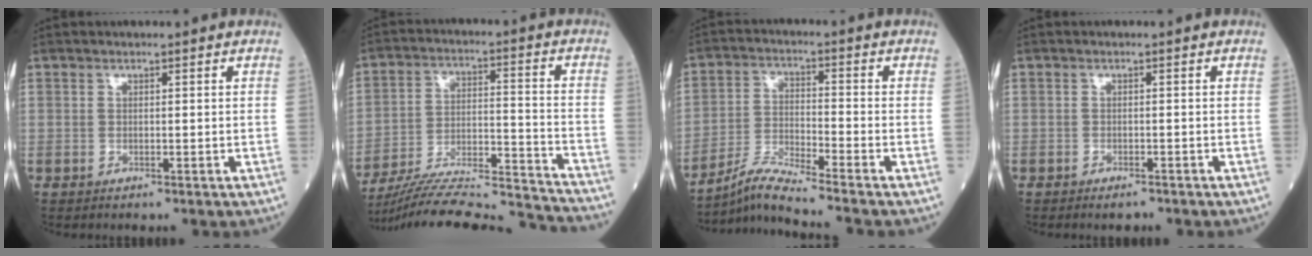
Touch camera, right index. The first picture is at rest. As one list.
[{"total": 22.6, "force": [-21.5, -0.2, 6.9], "torque": [-0.106, -0.007, -0.324]}, {"total": 7.3, "force": [-6.6, -2.0, 2.4], "torque": [-0.056, -0.019, -0.127]}, {"total": 1.6, "force": [-1.3, 0.6, 0.7], "torque": [-0.012, -0.001, -0.015]}]